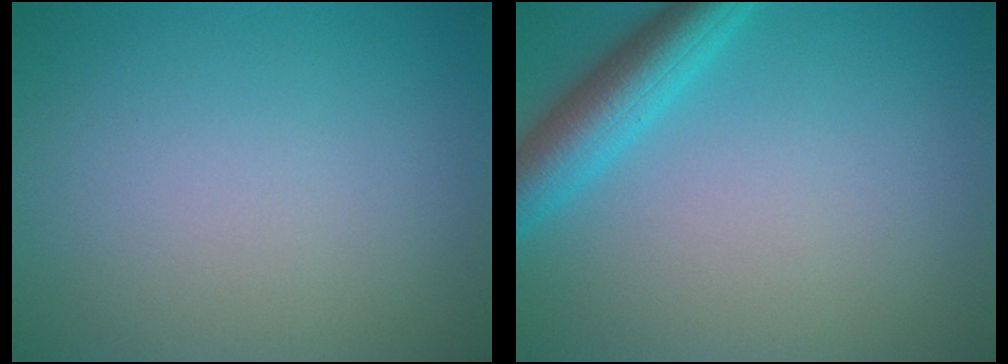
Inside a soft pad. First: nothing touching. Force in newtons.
{"total": 4.5, "press": 4.5, "slide": 0.2}